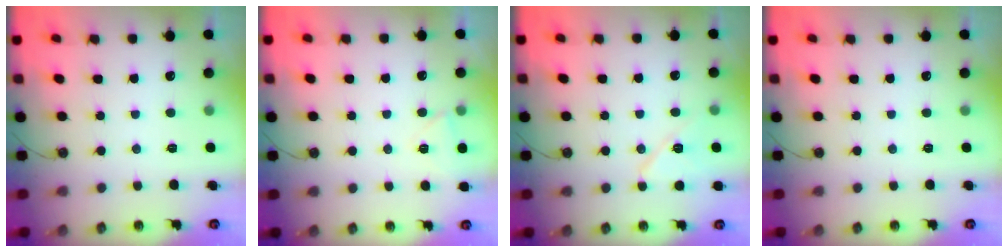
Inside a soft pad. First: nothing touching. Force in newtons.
{"total": 4.0, "press": 4.0, "slide": 0.3}
{"total": 8.1, "press": 8.1, "slide": 0.5}
{"total": 0.0}